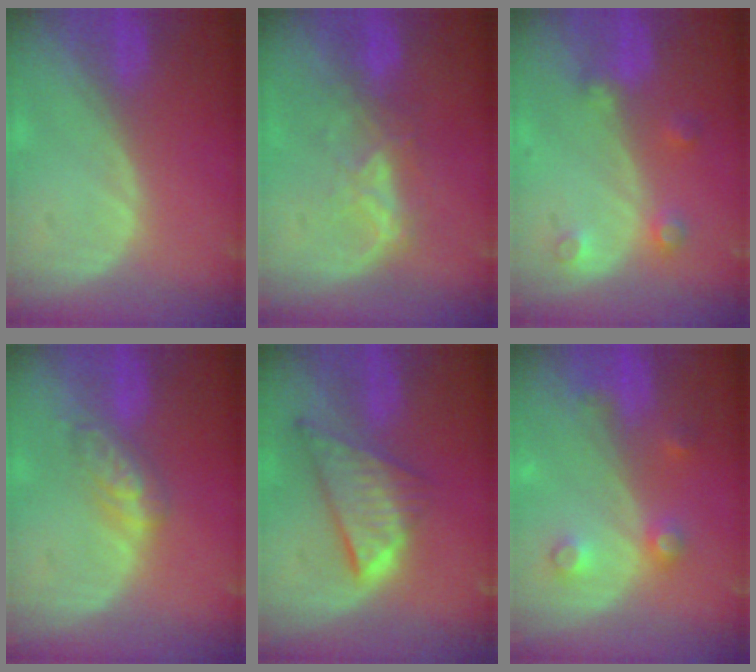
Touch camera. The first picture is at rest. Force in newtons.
{"total": 4.1, "press": 4.1, "slide": 0.6}
{"total": 3.5, "press": 3.1, "slide": 1.5}
{"total": 4.5, "press": 4.5, "slide": 0.5}
{"total": 8.6, "press": 7.3, "slide": 4.5}
{"total": 4.1, "press": 3.6, "slide": 2.0}